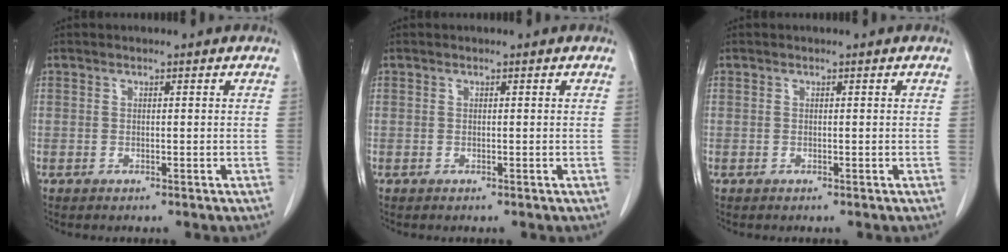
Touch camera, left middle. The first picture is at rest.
{"total": 0.0}
{"total": 0.0}